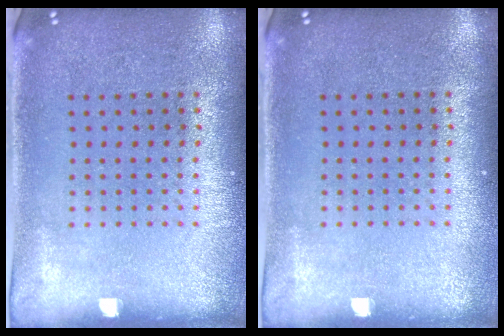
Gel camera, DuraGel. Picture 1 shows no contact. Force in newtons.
{"total": 0.0}